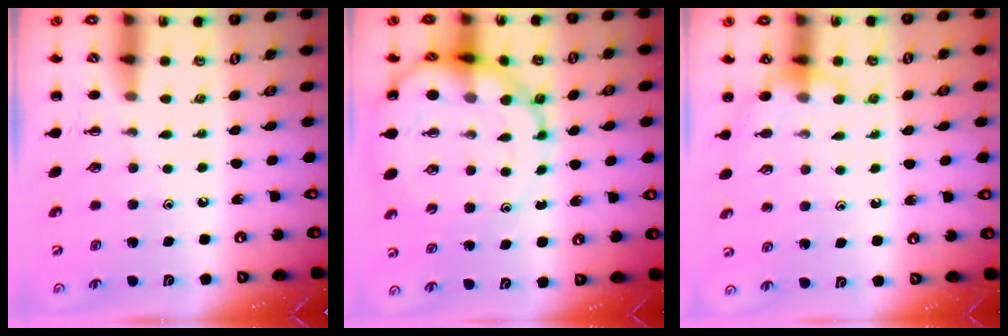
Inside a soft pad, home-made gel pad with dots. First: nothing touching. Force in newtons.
{"total": 12.8, "press": 12.3, "slide": 3.4}
{"total": 7.1, "press": 6.9, "slide": 1.6}